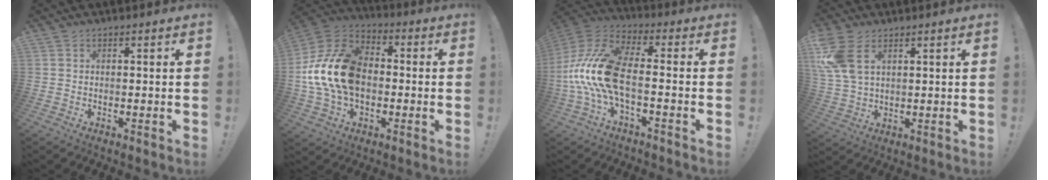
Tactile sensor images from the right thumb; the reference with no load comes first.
{"total": 20.8, "force": [-0.4, 14.7, 14.6], "torque": [-0.274, 0.029, 0.005]}
{"total": 16.9, "force": [-2.9, 8.2, 14.4], "torque": [-0.294, 0.024, -0.041]}
{"total": 9.6, "force": [4.0, 5.6, 6.7], "torque": [-0.134, -0.014, 0.078]}